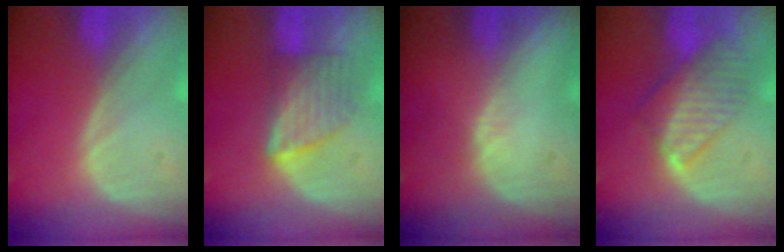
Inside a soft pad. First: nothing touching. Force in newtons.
{"total": 6.0, "press": 5.9, "slide": 1.1}
{"total": 1.0, "press": 0.7, "slide": 0.6}
{"total": 8.2, "press": 7.1, "slide": 4.2}